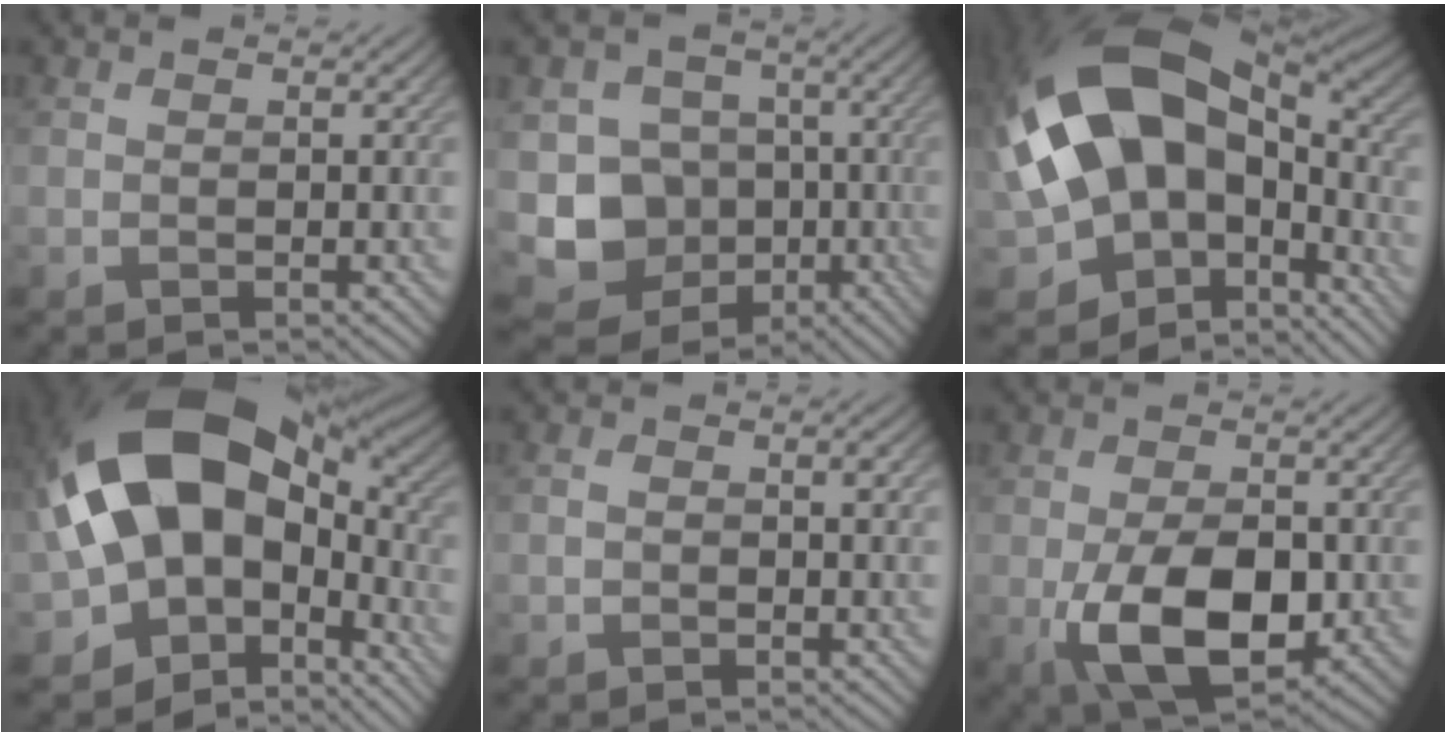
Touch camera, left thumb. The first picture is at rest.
{"total": 10.5, "force": [-3.0, 9.2, 4.0], "torque": [-0.098, -0.022, -0.075]}
{"total": 19.3, "force": [-0.2, 12.5, 14.7], "torque": [-0.287, -0.006, 0.010]}
{"total": 17.6, "force": [-0.7, 11.7, 13.1], "torque": [-0.231, 0.000, -0.008]}
{"total": 1.7, "force": [0.0, 1.0, 1.4], "torque": [-0.022, 0.001, -0.002]}
{"total": 10.2, "force": [-2.5, 5.6, 8.2], "torque": [-0.165, -0.023, -0.036]}